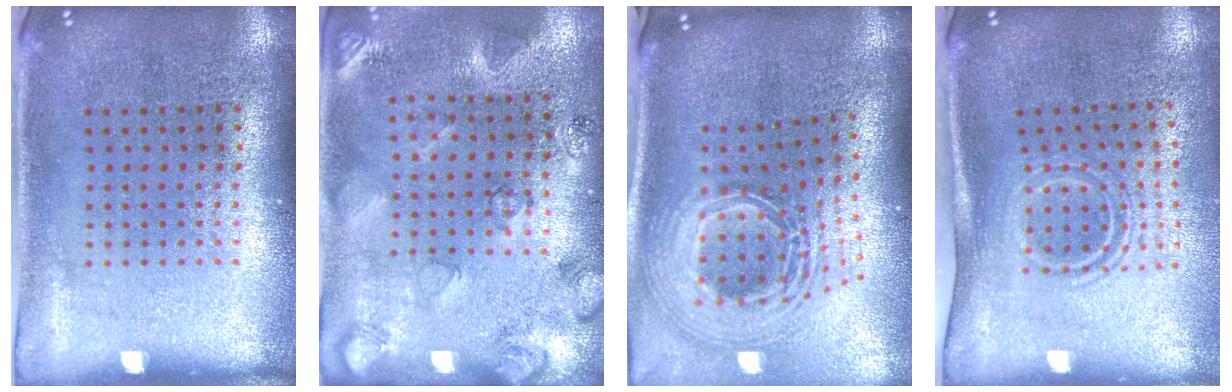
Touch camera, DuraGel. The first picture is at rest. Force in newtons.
{"total": 2.1, "press": 1.9, "slide": 1.0}
{"total": 2.9, "press": 2.0, "slide": 2.1}
{"total": 1.8, "press": 1.2, "slide": 1.3}